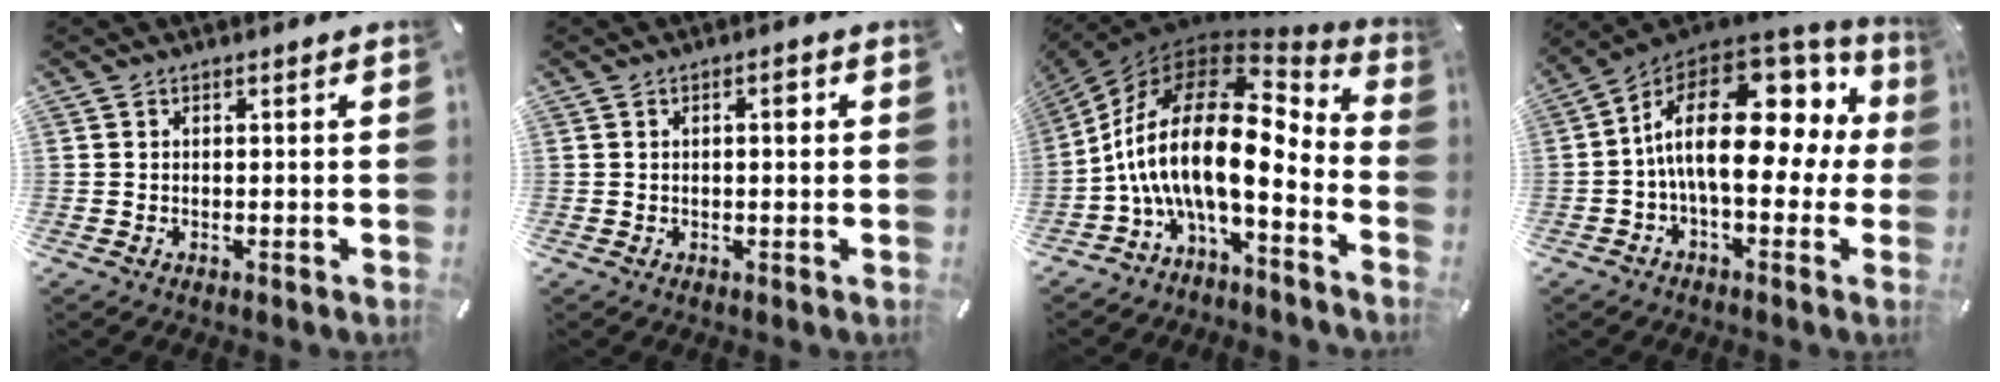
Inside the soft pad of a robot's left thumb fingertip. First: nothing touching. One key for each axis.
{"total": 2.4, "fx": 0.4, "fy": 0.9, "fz": 2.1, "tx": -0.028, "ty": 0.002, "tz": 0.001}
{"total": 21.8, "fx": -0.9, "fy": 9.5, "fz": 19.6, "tx": -0.416, "ty": -0.031, "tz": -0.019}
{"total": 21.5, "fx": 3.1, "fy": 10.5, "fz": 18.5, "tx": -0.328, "ty": -0.023, "tz": 0.057}